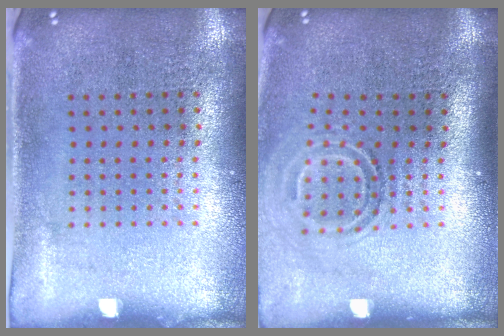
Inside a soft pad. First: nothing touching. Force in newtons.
{"total": 1.7, "press": 1.1, "slide": 1.2}